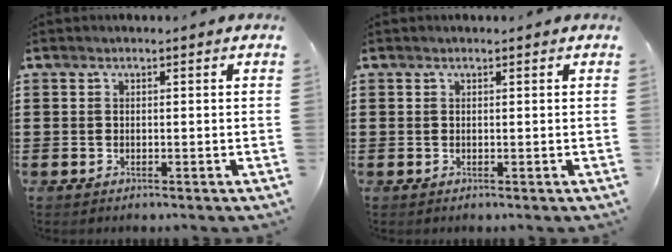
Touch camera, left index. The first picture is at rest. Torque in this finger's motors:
{"motor_torque": [0.86, -0.81, -0.01, -0.02]}